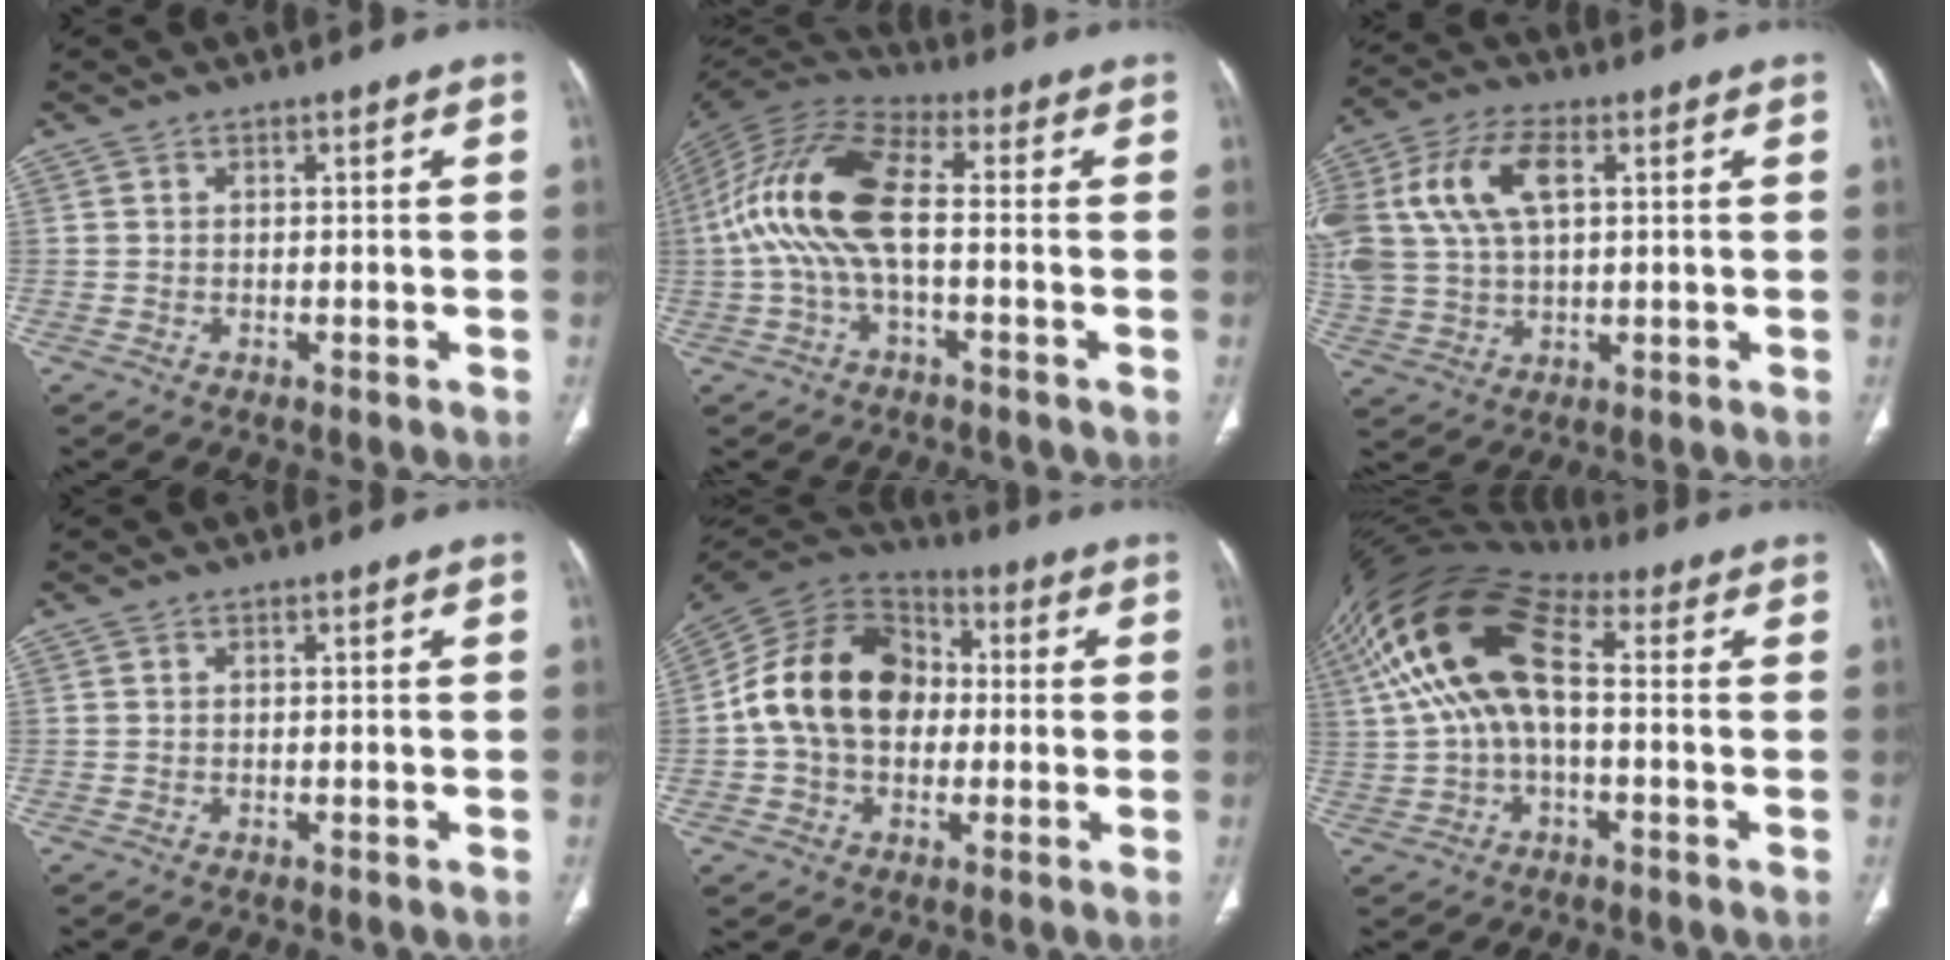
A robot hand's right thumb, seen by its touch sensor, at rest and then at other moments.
{"total": 15.0, "force": [-0.6, 6.2, 13.6], "torque": [-0.293, 0.038, -0.020]}
{"total": 16.8, "force": [4.7, 9.5, 13.0], "torque": [-0.289, 0.011, 0.089]}
{"total": 0.0}
{"total": 18.1, "force": [0.2, 13.4, 12.2], "torque": [-0.195, 0.033, -0.005]}
{"total": 17.5, "force": [2.8, 9.0, 14.8], "torque": [-0.298, 0.044, 0.042]}